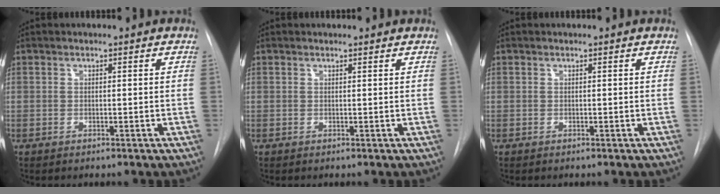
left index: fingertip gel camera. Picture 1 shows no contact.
{"total": 1.1, "force": [1.1, 0.1, 0.1], "torque": [-0.008, 0.003, 0.010]}
{"total": 0.0}